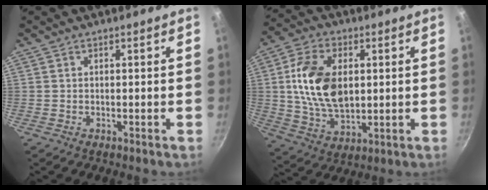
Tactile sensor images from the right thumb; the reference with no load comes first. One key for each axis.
{"total": 15.3, "fx": 2.1, "fy": 9.6, "fz": 11.8, "tx": -0.200, "ty": -0.004, "tz": 0.041}